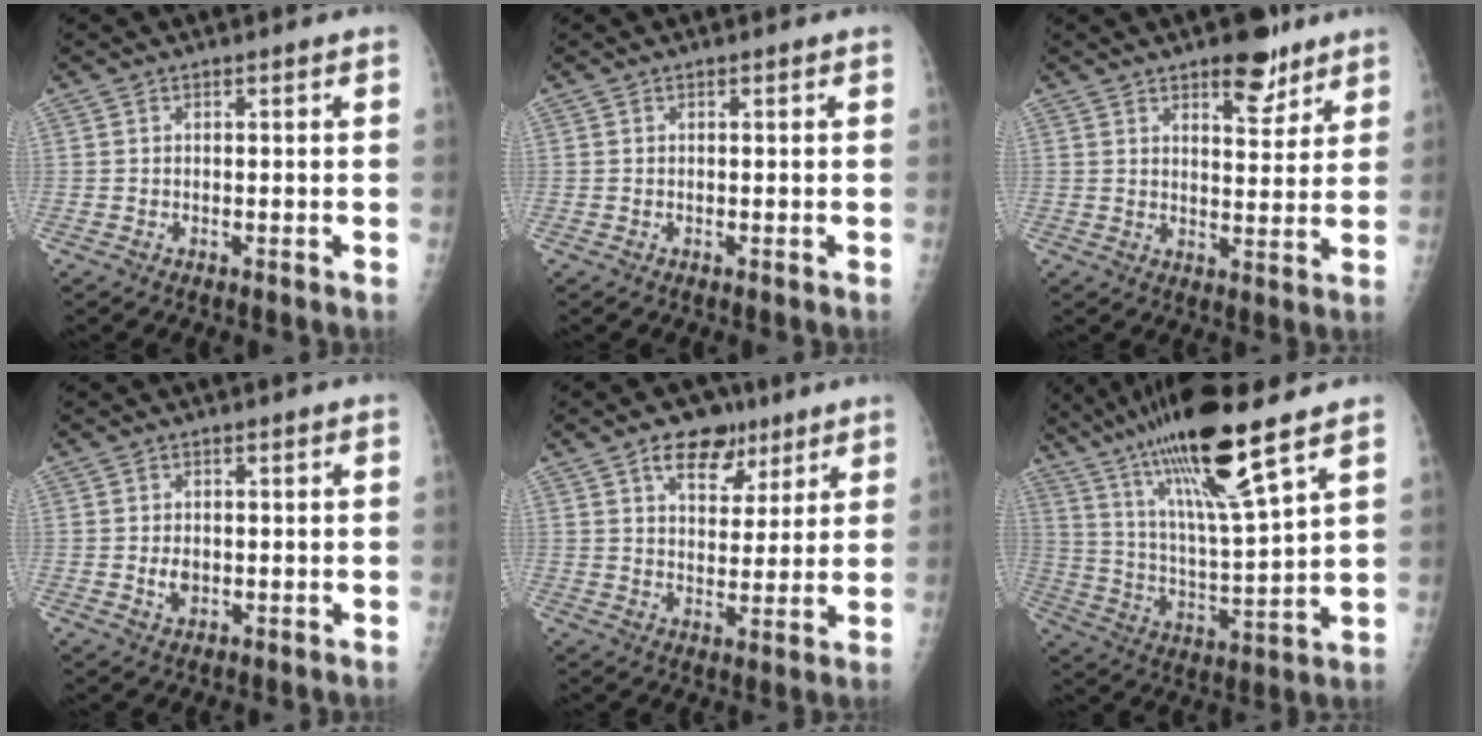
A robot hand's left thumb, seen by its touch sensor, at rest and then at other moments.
{"total": 0.0}
{"total": 8.3, "force": [5.6, 3.5, 4.9], "torque": [-0.040, -0.034, 0.080]}
{"total": 2.3, "force": [0.1, 1.7, 1.6], "torque": [-0.020, -0.003, 0.007]}
{"total": 10.0, "force": [6.1, 6.2, 4.9], "torque": [-0.039, -0.025, 0.093]}
{"total": 19.8, "force": [13.0, 2.0, 14.8], "torque": [-0.254, -0.057, 0.237]}